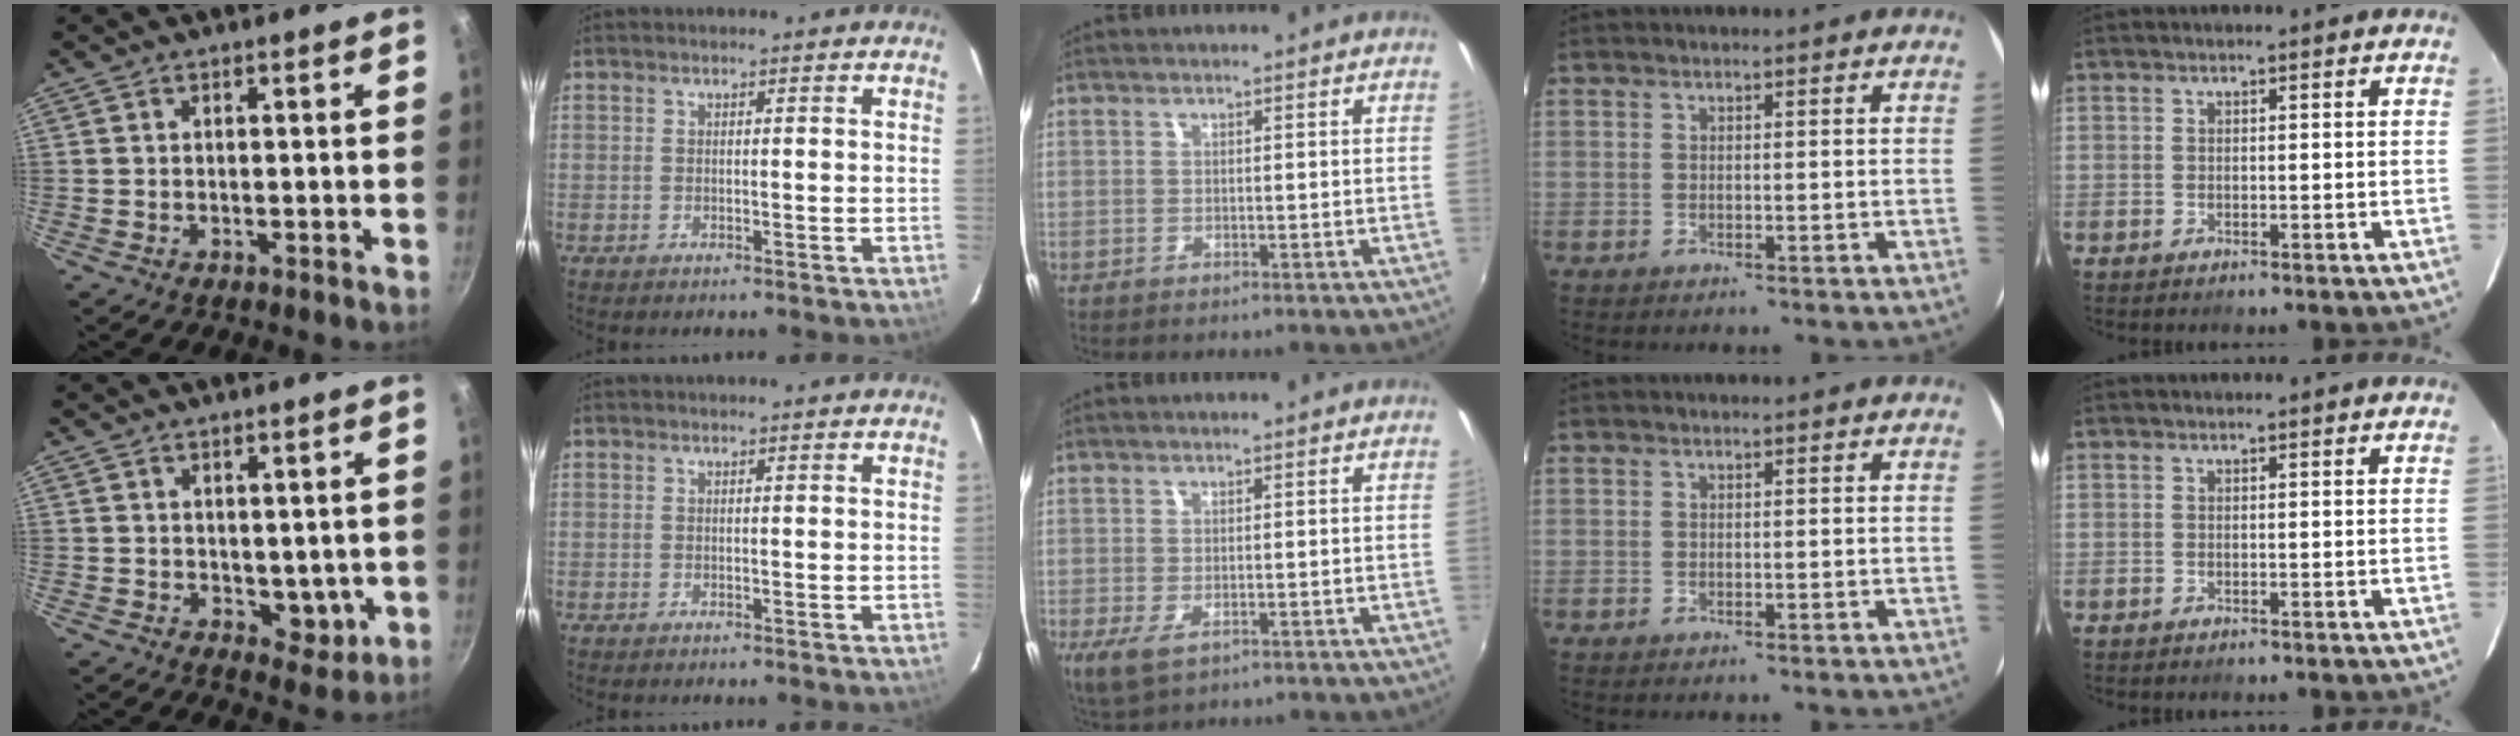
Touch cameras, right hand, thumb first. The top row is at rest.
{"thumb": {"total": 4.8, "force": [0.7, 3.3, 3.4], "torque": [-0.028, -0.013, 0.019]}, "middle": {"total": 4.1, "force": [-1.4, 2.1, 3.3], "torque": [-0.063, -0.018, -0.019]}}